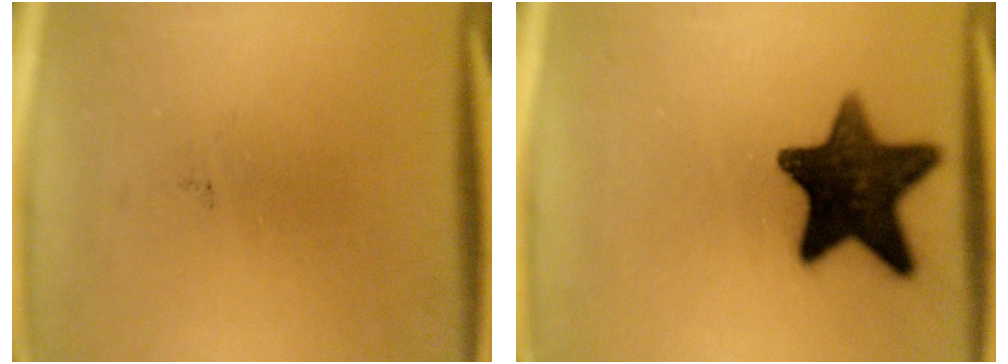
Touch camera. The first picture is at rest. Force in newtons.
{"total": 15.0}